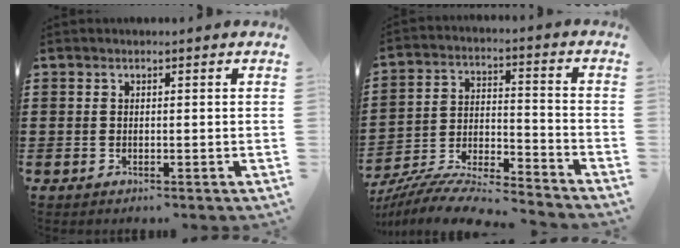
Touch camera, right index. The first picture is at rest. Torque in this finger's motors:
{"motor_torque": [1.09, 1.05, 0.68, 0.18]}